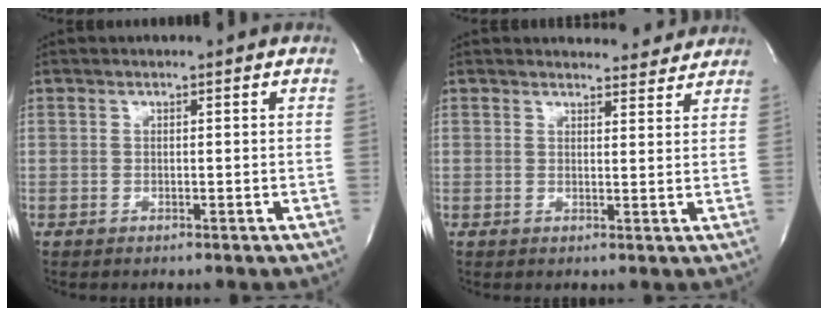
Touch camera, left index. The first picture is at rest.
{"total": 5.1, "force": [4.9, 1.3, 0.2], "torque": [0.002, -0.010, 0.046]}